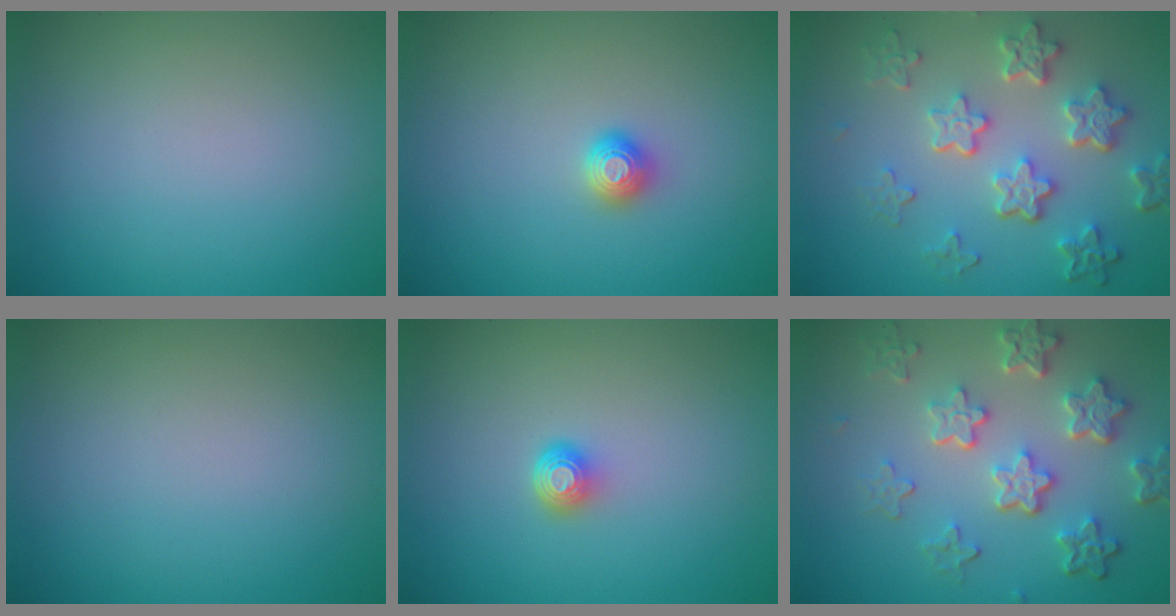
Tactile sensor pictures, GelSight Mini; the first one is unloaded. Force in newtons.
{"total": 1.3, "press": 1.2, "slide": 0.5}
{"total": 6.0, "press": 4.4, "slide": 4.0}
{"total": 0.0}
{"total": 1.6, "press": 1.2, "slide": 1.1}
{"total": 5.8, "press": 4.4, "slide": 3.8}